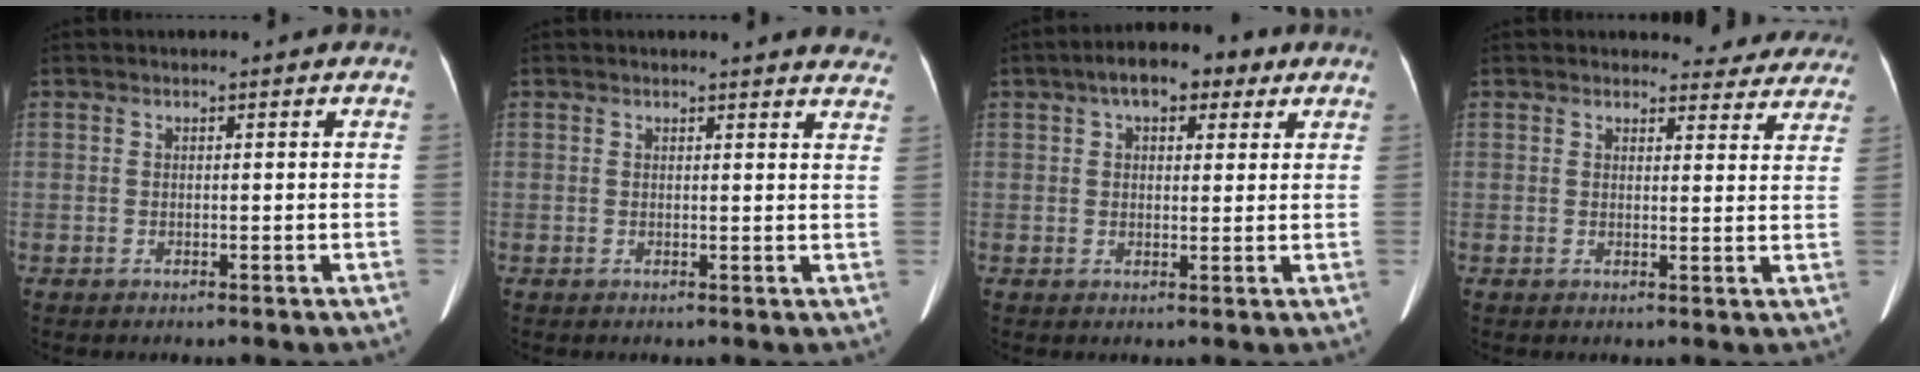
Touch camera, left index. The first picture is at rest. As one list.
[{"total": 9.3, "force": [9.1, 1.1, 1.9], "torque": [0.006, -0.036, 0.066]}, {"total": 7.7, "force": [4.3, 3.6, 5.4], "torque": [-0.081, 0.032, 0.061]}, {"total": 8.6, "force": [8.2, 2.6, 0.5], "torque": [0.032, -0.013, 0.067]}]